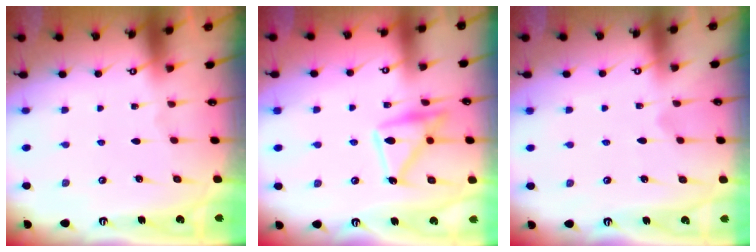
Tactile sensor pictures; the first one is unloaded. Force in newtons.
{"total": 14.9, "press": 14.8, "slide": 1.1}
{"total": 6.7, "press": 6.7, "slide": 0.4}